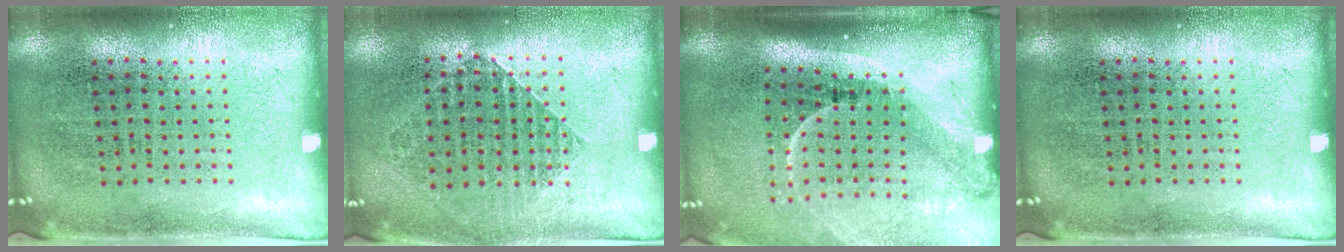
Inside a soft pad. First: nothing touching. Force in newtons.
{"total": 1.0, "press": 1.0, "slide": 0.2}
{"total": 2.2, "press": 1.5, "slide": 1.7}
{"total": 0.0}